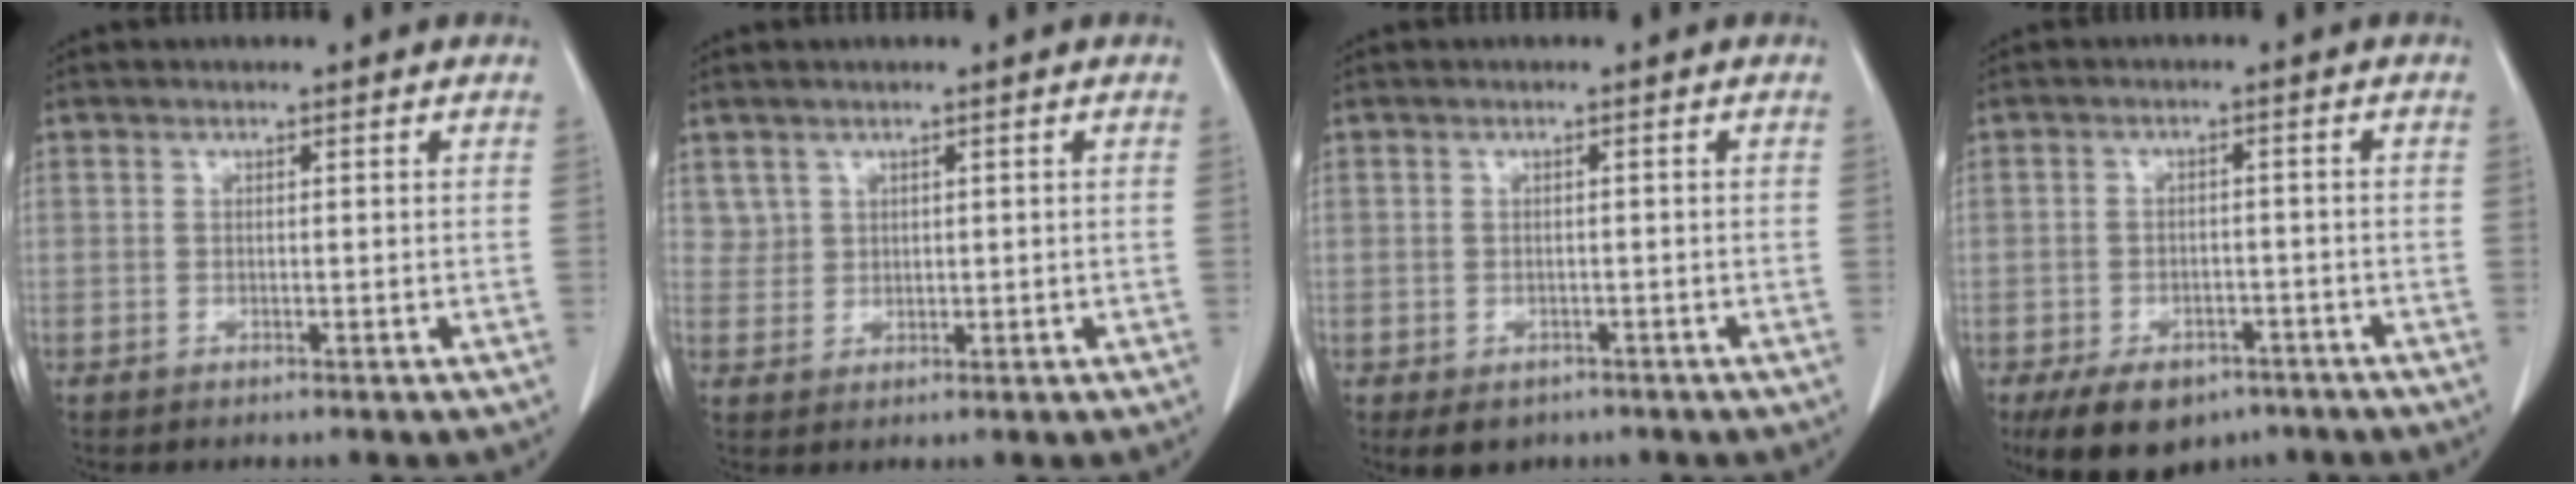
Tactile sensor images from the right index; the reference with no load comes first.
{"total": 2.4, "force": [1.4, 1.9, 0.1], "torque": [0.006, 0.004, 0.028]}
{"total": 3.7, "force": [-2.3, 2.5, 1.3], "torque": [-0.014, -0.001, -0.025]}
{"total": 10.0, "force": [-6.8, 5.6, 4.6], "torque": [-0.078, 0.000, -0.102]}